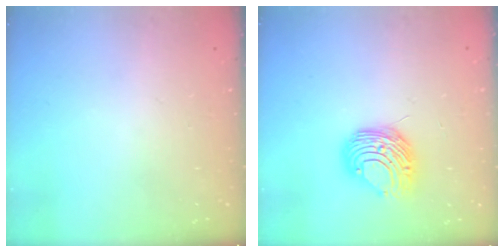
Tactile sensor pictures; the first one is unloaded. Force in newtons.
{"total": 10.3, "press": 10.2, "slide": 1.1}